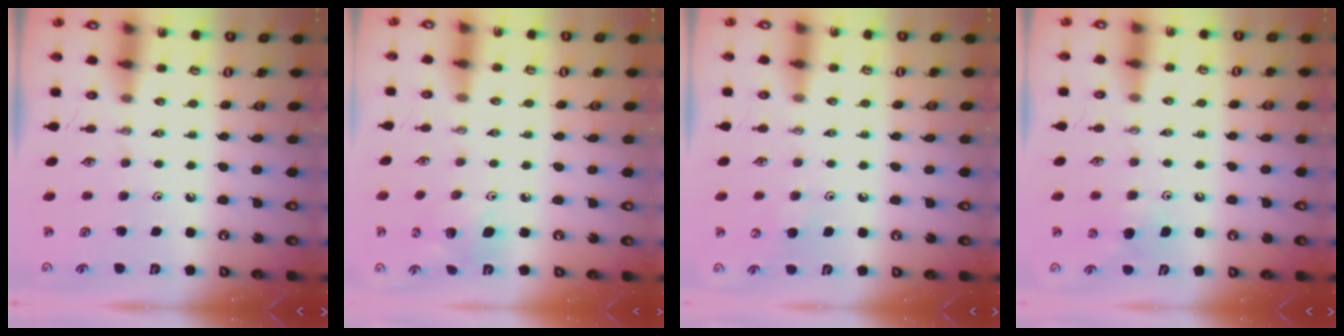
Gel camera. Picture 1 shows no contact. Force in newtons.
{"total": 7.1, "press": 6.9, "slide": 1.6}
{"total": 4.5, "press": 4.5, "slide": 0.9}
{"total": 5.3, "press": 5.0, "slide": 1.7}